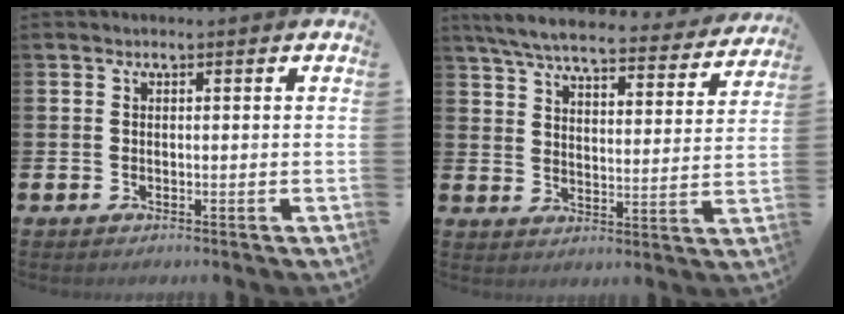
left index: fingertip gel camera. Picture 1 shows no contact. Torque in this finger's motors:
{"motor_torque": [1.07, -1.07, 0.38, 0.21]}